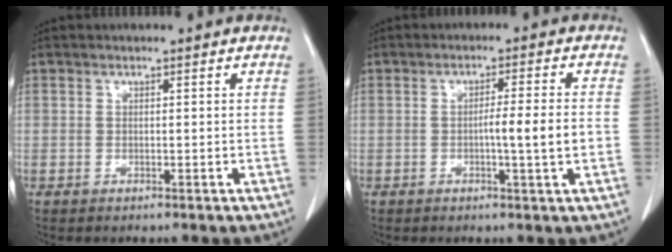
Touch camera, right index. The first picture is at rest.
{"total": 5.3, "force": [-0.9, -0.5, 5.2], "torque": [-0.078, -0.003, -0.015]}